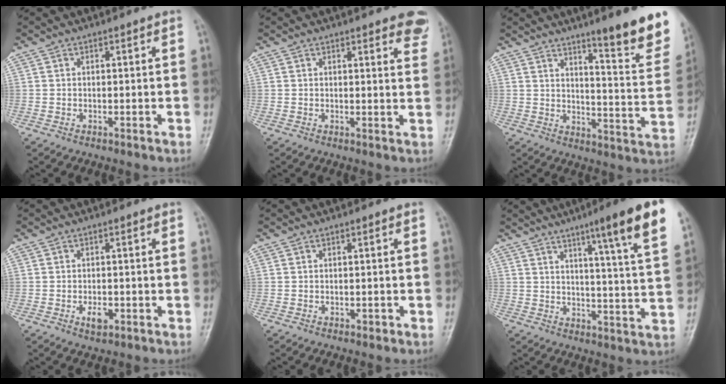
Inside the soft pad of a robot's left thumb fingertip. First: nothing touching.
{"total": 7.2, "force": [5.6, 2.2, 4.0], "torque": [-0.021, -0.022, 0.049]}
{"total": 16.0, "force": [10.8, 2.0, 11.7], "torque": [-0.124, -0.079, 0.150]}
{"total": 2.7, "force": [-1.0, 1.5, 2.0], "torque": [-0.029, 0.003, -0.014]}
{"total": 1.0, "force": [-0.5, 0.6, 0.6], "torque": [-0.005, 0.006, -0.006]}
{"total": 15.5, "force": [8.9, 0.6, 12.7], "torque": [-0.171, -0.041, 0.113]}